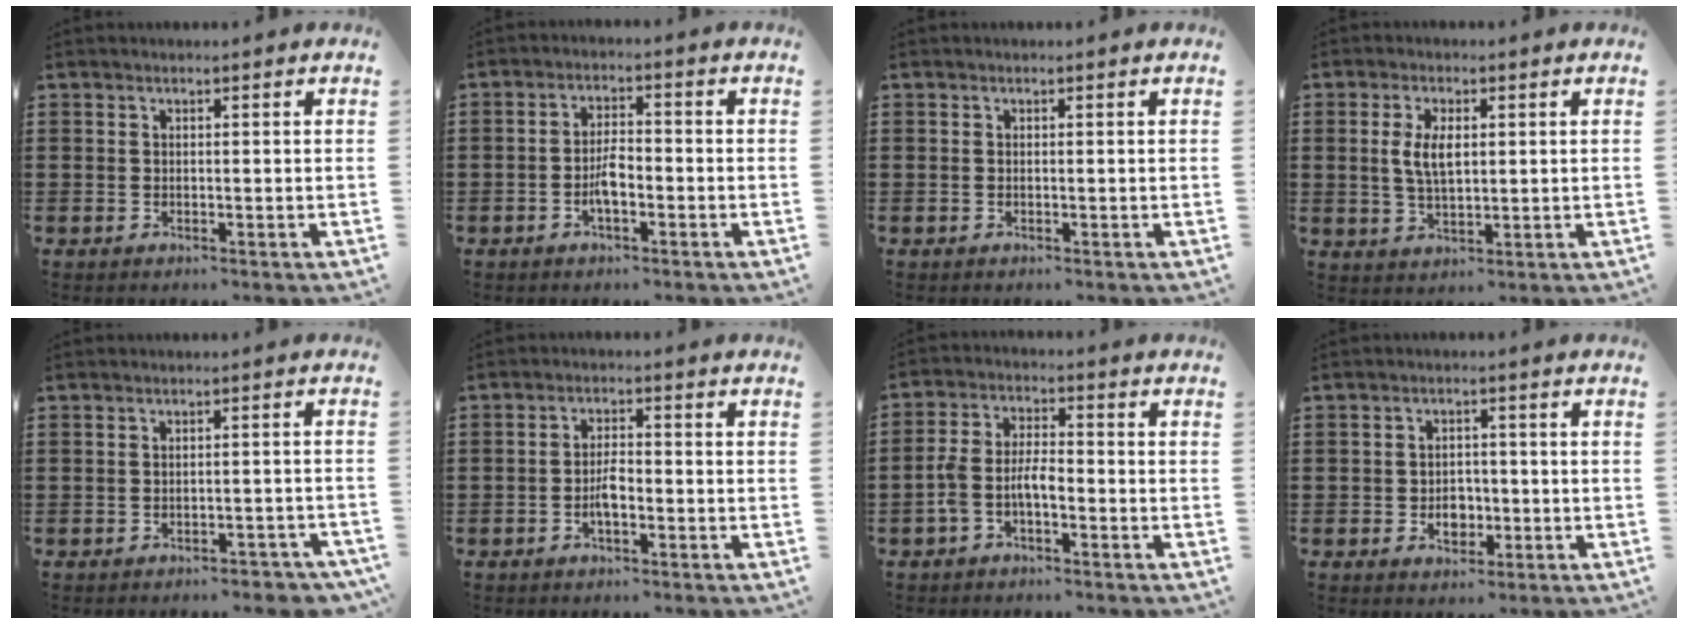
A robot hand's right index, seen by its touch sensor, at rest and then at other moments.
{"total": 3.9, "force": [-1.4, 1.5, 3.3], "torque": [-0.072, 0.002, -0.031]}
{"total": 0.0}
{"total": 5.1, "force": [0.6, 2.3, 4.4], "torque": [-0.091, 0.008, 0.010]}
{"total": 2.1, "force": [-2.0, 0.3, 0.6], "torque": [-0.015, 0.000, -0.042]}
{"total": 3.2, "force": [-1.2, 1.2, 2.7], "torque": [-0.063, 0.001, -0.028]}
{"total": 4.9, "force": [-2.1, 2.1, 3.9], "torque": [-0.096, 0.003, -0.047]}
{"total": 3.2, "force": [-0.9, 2.6, 1.7], "torque": [-0.028, 0.000, -0.020]}